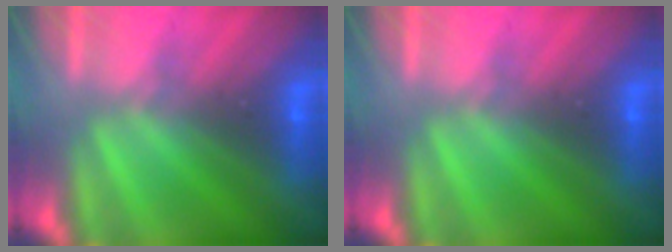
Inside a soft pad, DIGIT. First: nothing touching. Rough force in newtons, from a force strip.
{"total": 0.0}